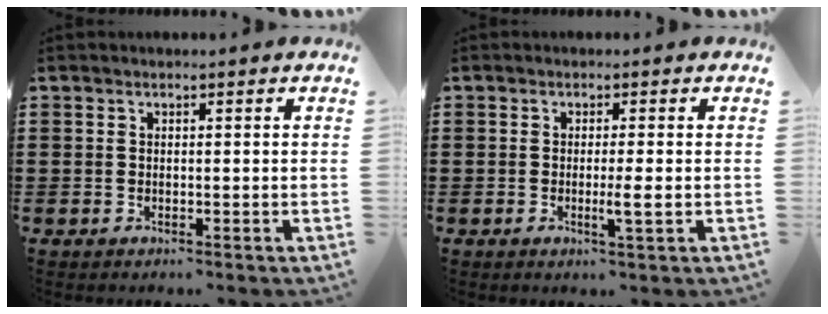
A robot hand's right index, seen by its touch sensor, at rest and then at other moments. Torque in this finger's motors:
{"motor_torque": [0.80, 0.65, 0.35, 0.11]}